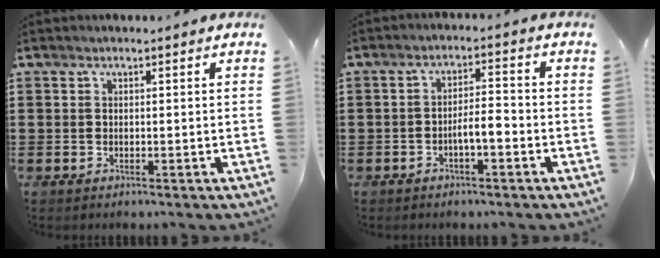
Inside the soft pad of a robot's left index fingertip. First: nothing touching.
{"total": 3.8, "force": [-1.8, 1.0, 3.1], "torque": [-0.064, 0.006, -0.038]}